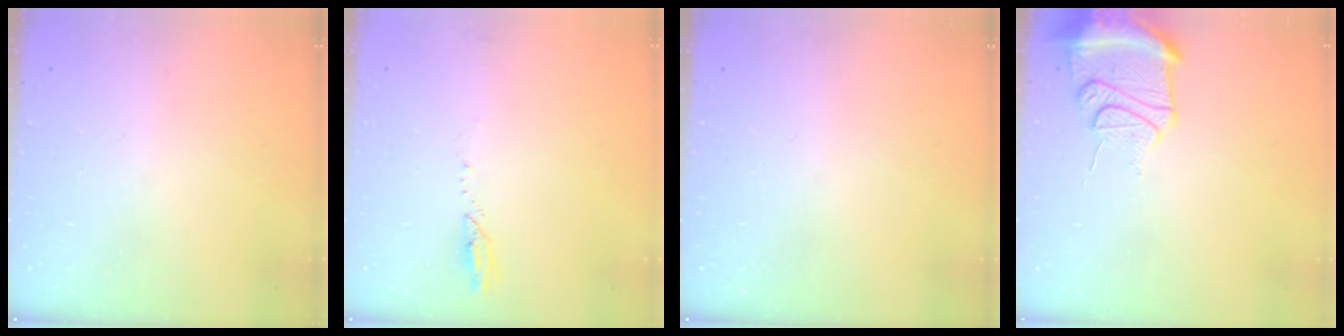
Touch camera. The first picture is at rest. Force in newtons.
{"total": 2.4, "press": 2.4, "slide": 0.3}
{"total": 0.0}
{"total": 12.9, "press": 12.8, "slide": 1.5}